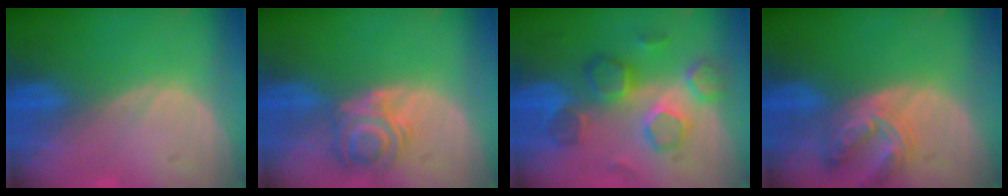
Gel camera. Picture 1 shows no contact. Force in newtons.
{"total": 5.6, "press": 5.3, "slide": 1.8}
{"total": 8.4, "press": 8.2, "slide": 1.8}
{"total": 6.6, "press": 6.4, "slide": 1.7}